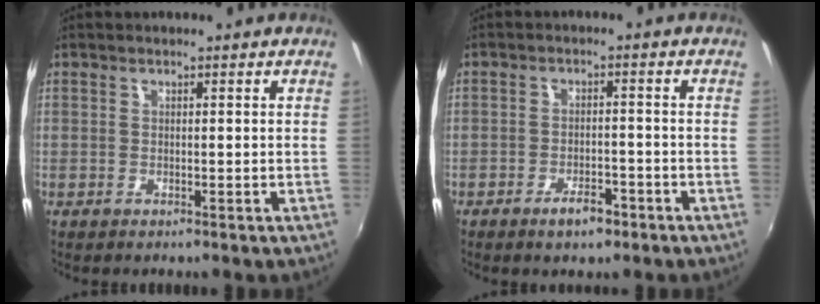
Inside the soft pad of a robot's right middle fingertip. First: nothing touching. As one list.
[{"total": 4.3, "force": [-2.9, 1.9, 2.6], "torque": [-0.052, -0.001, -0.042]}]